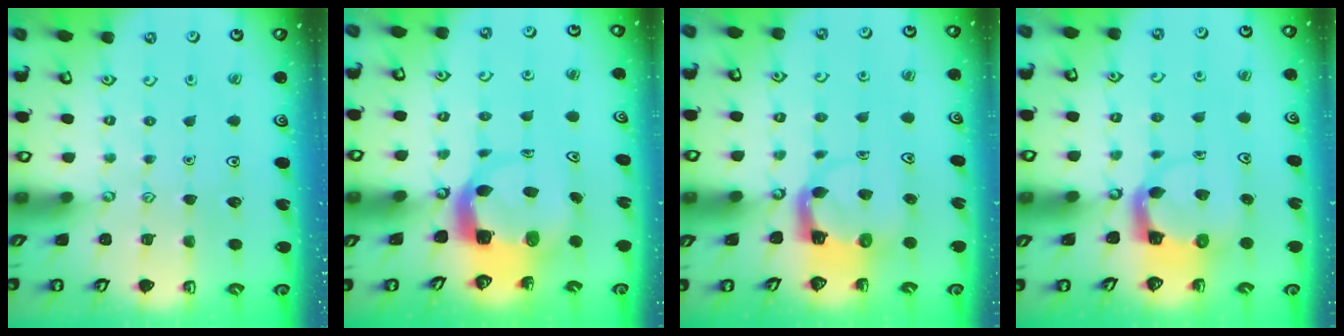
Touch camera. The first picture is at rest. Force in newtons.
{"total": 6.2, "press": 6.1, "slide": 0.9}
{"total": 4.2, "press": 4.2, "slide": 0.3}
{"total": 3.7, "press": 3.6, "slide": 0.7}